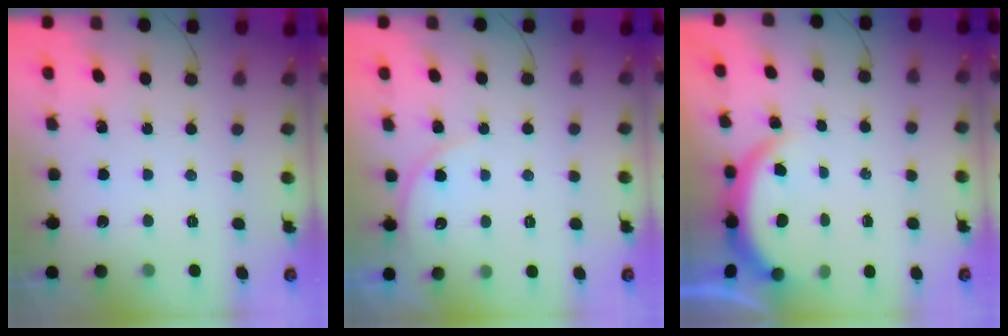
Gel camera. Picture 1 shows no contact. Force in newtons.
{"total": 4.5, "press": 4.5, "slide": 0.3}
{"total": 3.9, "press": 3.8, "slide": 0.2}